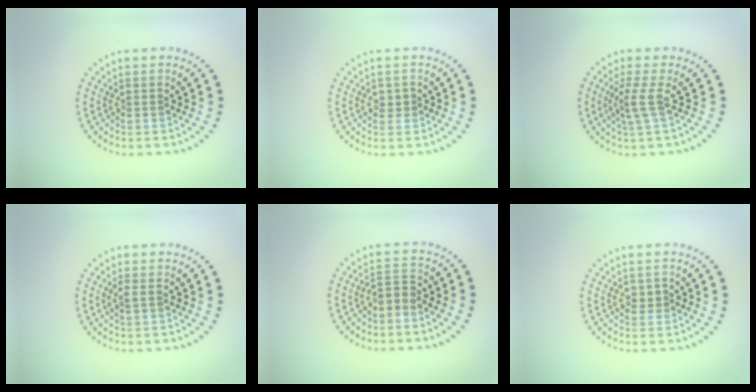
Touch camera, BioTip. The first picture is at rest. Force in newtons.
{"total": 1.2, "press": 1.1, "slide": 0.3}
{"total": 2.1, "press": 1.5, "slide": 1.5}
{"total": 0.7, "press": 0.6, "slide": 0.4}
{"total": 1.9, "press": 1.3, "slide": 1.3}
{"total": 1.2, "press": 1.1, "slide": 0.3}